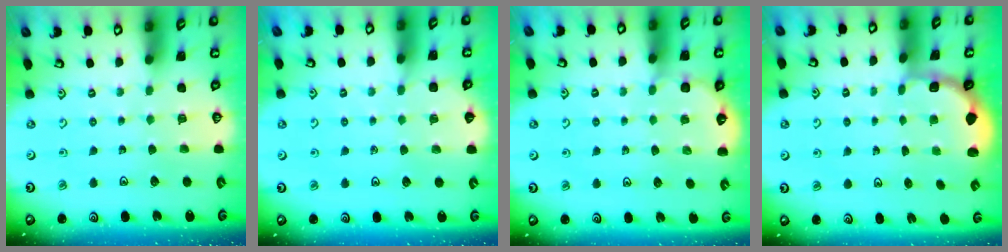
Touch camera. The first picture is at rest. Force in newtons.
{"total": 2.5, "press": 2.5, "slide": 0.3}
{"total": 3.1, "press": 2.6, "slide": 1.7}
{"total": 1.9, "press": 1.7, "slide": 0.7}